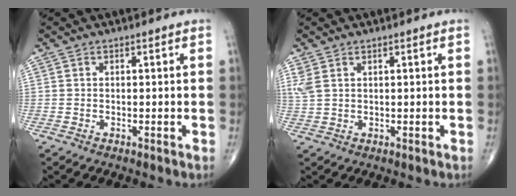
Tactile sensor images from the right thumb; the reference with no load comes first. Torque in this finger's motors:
{"motor_torque": [0.01, 0.06, 0.32, 0.24, 0.02]}